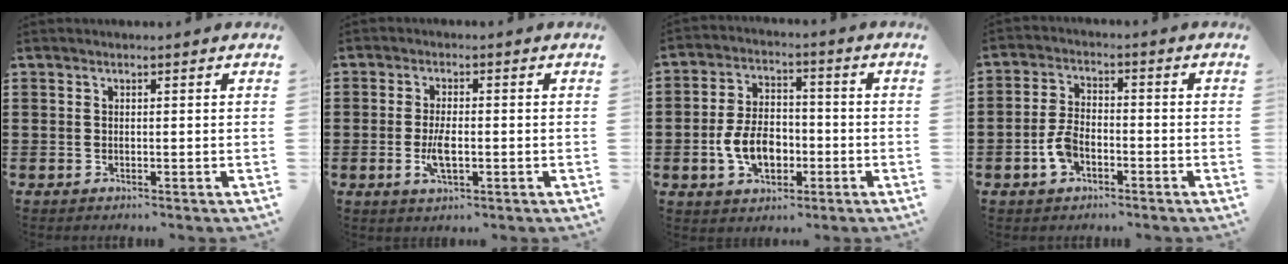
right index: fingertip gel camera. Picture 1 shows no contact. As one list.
[{"total": 4.2, "force": [-0.9, 1.5, 3.8], "torque": [-0.082, -0.005, -0.017]}, {"total": 8.0, "force": [-2.1, 5.2, 5.7], "torque": [-0.120, 0.004, -0.044]}, {"total": 4.9, "force": [-2.2, 2.6, 3.6], "torque": [-0.083, 0.000, -0.044]}]